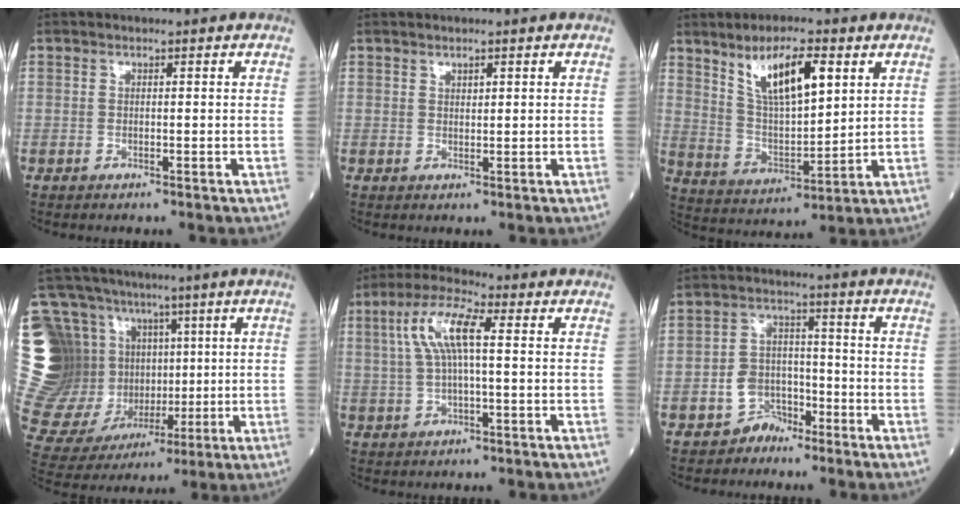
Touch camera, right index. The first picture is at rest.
{"total": 0.9, "force": [0.6, 0.4, 0.5], "torque": [-0.007, -0.001, 0.011]}
{"total": 11.2, "force": [5.8, 3.3, 9.0], "torque": [-0.168, 0.005, 0.116]}
{"total": 27.8, "force": [5.6, 21.6, 16.5], "torque": [-0.402, 0.070, 0.128]}
{"total": 8.0, "force": [1.6, 1.6, 7.7], "torque": [-0.163, 0.024, 0.029]}
{"total": 5.0, "force": [-3.3, 3.7, 0.8], "torque": [-0.012, 0.015, -0.058]}